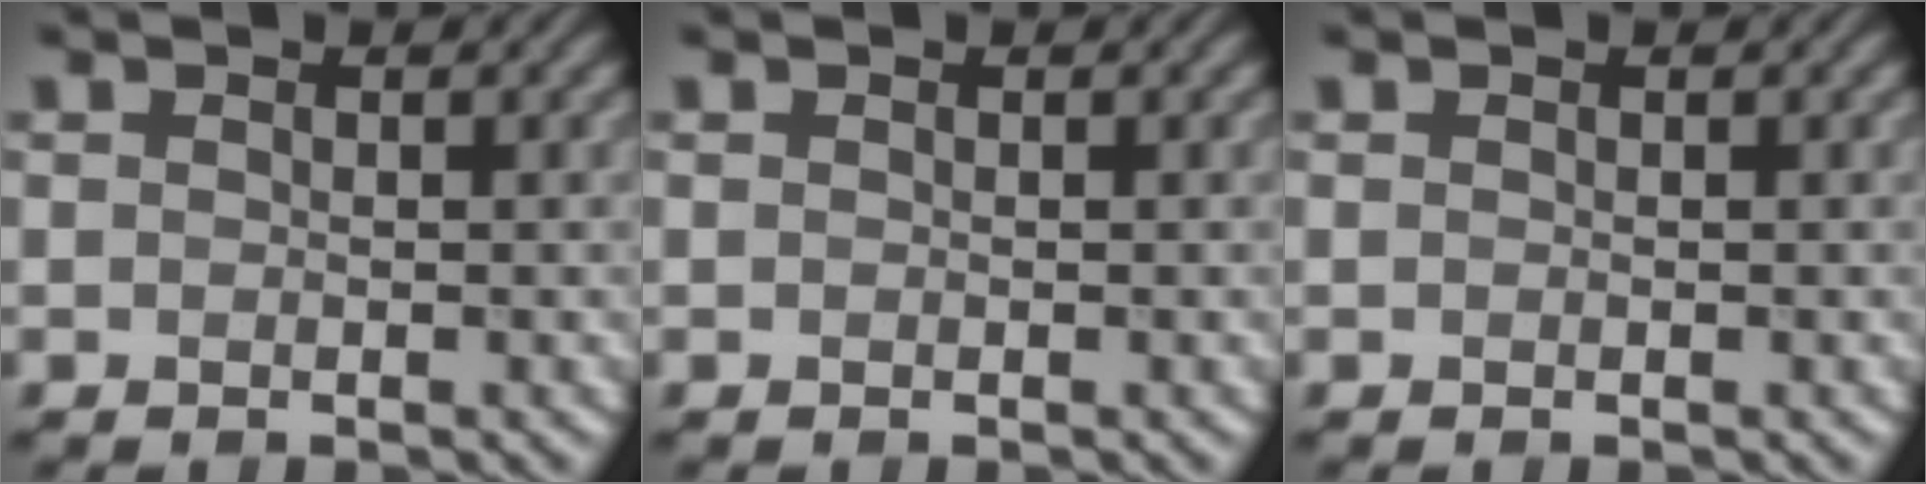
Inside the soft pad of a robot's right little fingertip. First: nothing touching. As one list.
[{"total": 0.0}, {"total": 0.0}]